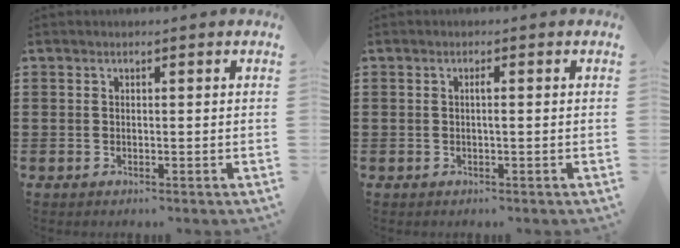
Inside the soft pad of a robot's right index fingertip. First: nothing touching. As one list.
[{"total": 0.9, "force": [-0.1, 0.0, 0.9], "torque": [-0.017, -0.003, -0.001]}]